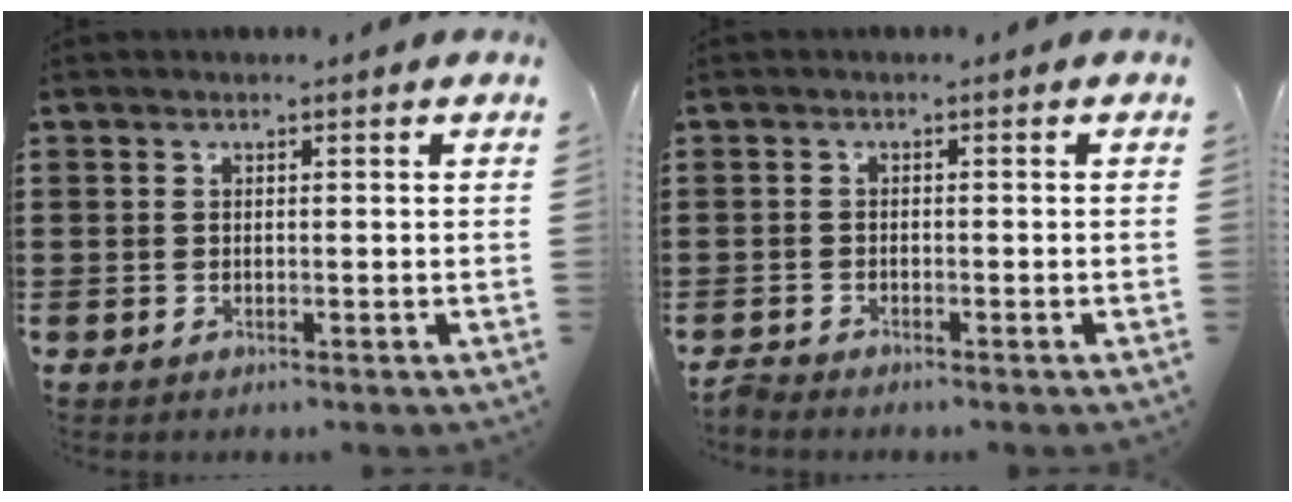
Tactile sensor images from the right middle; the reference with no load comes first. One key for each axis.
{"total": 1.2, "fx": -1.2, "fy": 0.0, "fz": 0.2, "tx": -0.008, "ty": -0.002, "tz": -0.023}